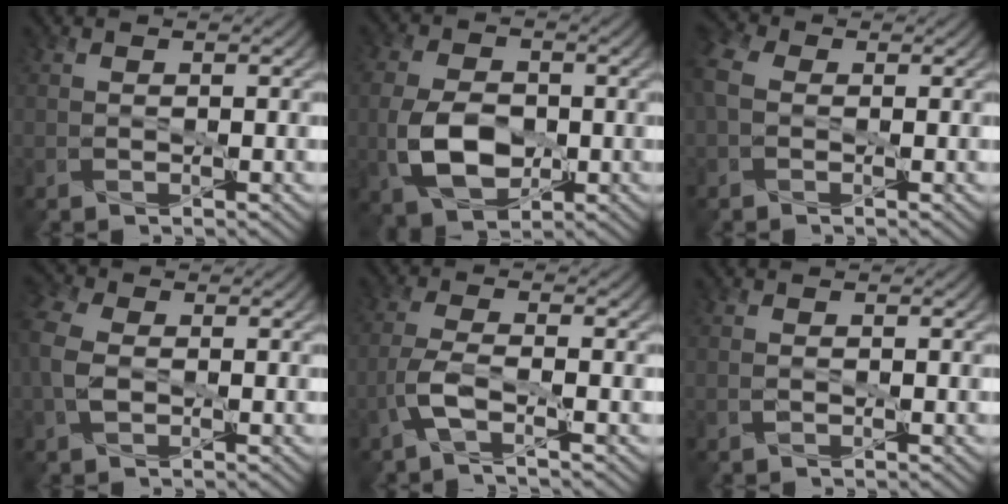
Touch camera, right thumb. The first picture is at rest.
{"total": 8.0, "force": [-1.7, 5.3, 5.8], "torque": [-0.136, -0.007, -0.037]}
{"total": 5.6, "force": [0.1, 4.0, 4.0], "torque": [-0.124, 0.012, -0.003]}
{"total": 6.2, "force": [-0.4, 4.3, 4.5], "torque": [-0.134, 0.004, -0.011]}
{"total": 3.8, "force": [-2.2, 0.7, 3.1], "torque": [-0.076, 0.007, -0.054]}
{"total": 0.7, "force": [-0.3, 0.4, 0.5], "torque": [-0.013, -0.001, -0.007]}